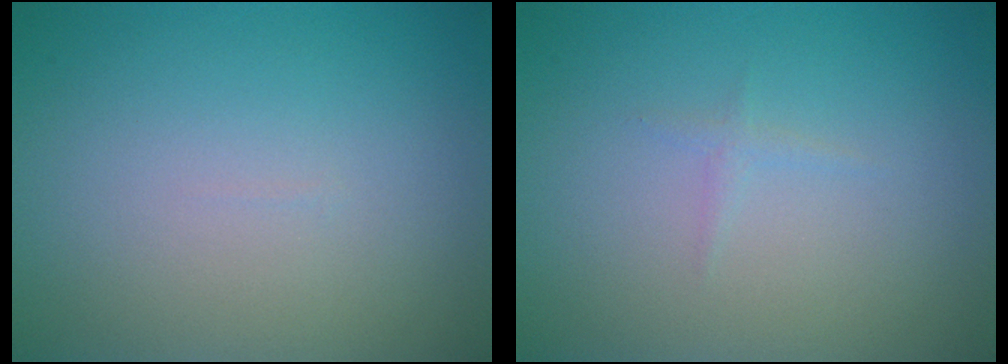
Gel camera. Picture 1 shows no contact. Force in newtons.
{"total": 1.0, "press": 0.9, "slide": 0.2}